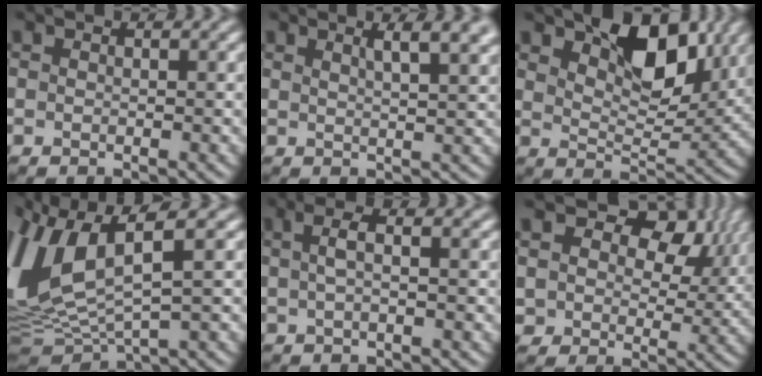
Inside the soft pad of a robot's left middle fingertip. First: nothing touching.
{"total": 4.2, "force": [2.6, 1.2, 3.1], "torque": [-0.018, 0.023, 0.026]}
{"total": 7.7, "force": [4.6, 3.6, 5.0], "torque": [-0.073, 0.000, 0.072]}
{"total": 9.4, "force": [3.0, 4.2, 7.8], "torque": [-0.189, 0.000, 0.064]}
{"total": 2.0, "force": [0.6, 0.5, 1.9], "torque": [-0.035, 0.013, 0.008]}
{"total": 10.1, "force": [4.5, 7.0, 5.7], "torque": [-0.100, 0.015, 0.069]}